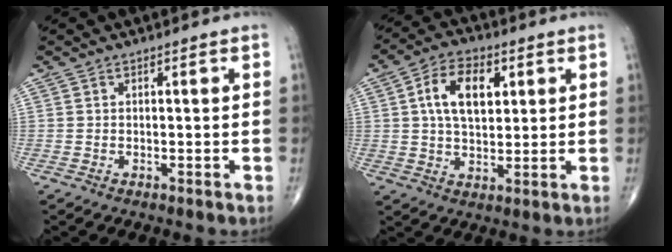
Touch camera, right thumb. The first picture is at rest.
{"total": 10.5, "force": [2.9, 6.1, 8.1], "torque": [-0.126, 0.000, 0.047]}